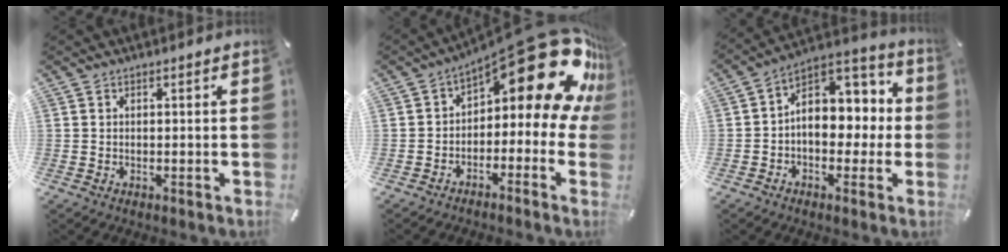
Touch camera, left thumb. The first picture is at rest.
{"total": 21.3, "force": [10.1, 8.5, 16.6], "torque": [-0.217, -0.078, 0.172]}
{"total": 10.6, "force": [0.2, 8.6, 6.1], "torque": [-0.066, -0.009, 0.004]}